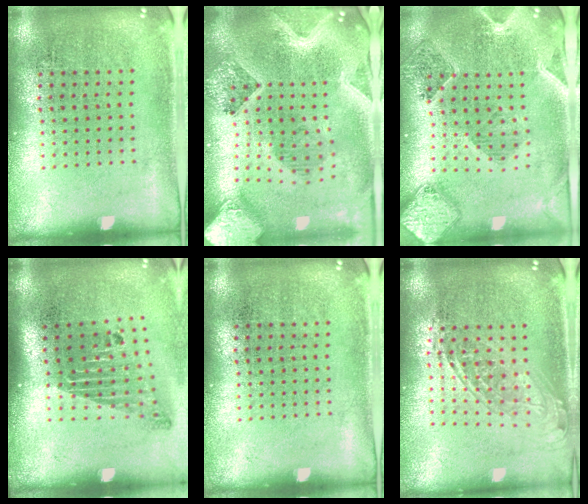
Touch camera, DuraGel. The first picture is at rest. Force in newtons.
{"total": 4.1, "press": 3.2, "slide": 2.6}
{"total": 1.6, "press": 1.6, "slide": 0.3}
{"total": 1.8, "press": 1.2, "slide": 1.4}
{"total": 0.0}
{"total": 1.7, "press": 1.4, "slide": 0.9}